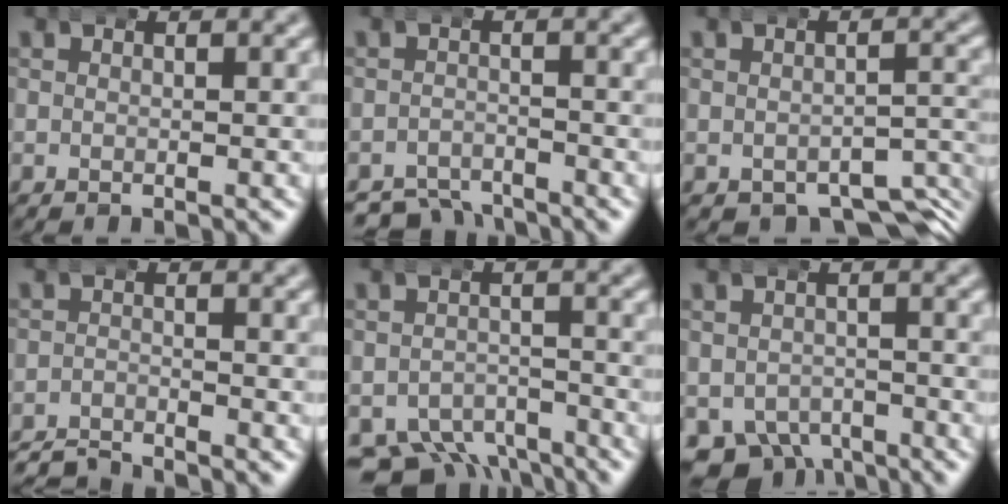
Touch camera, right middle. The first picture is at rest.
{"total": 5.0, "force": [-4.6, 1.9, 0.8], "torque": [-0.004, -0.020, -0.073]}
{"total": 8.7, "force": [-7.3, 3.8, 2.9], "torque": [-0.005, -0.013, -0.107]}
{"total": 3.4, "force": [-3.3, 0.6, 0.2], "torque": [-0.008, -0.013, -0.058]}
{"total": 7.0, "force": [-5.1, 4.1, 2.4], "torque": [-0.042, -0.036, -0.076]}
{"total": 7.0, "force": [-4.3, 4.9, 2.6], "torque": [-0.048, -0.039, -0.058]}